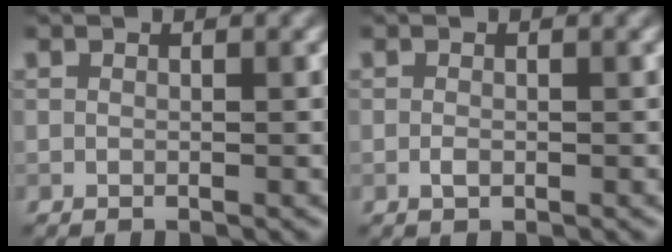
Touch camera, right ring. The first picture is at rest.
{"total": 0.7, "force": [-0.3, 0.3, 0.6], "torque": [-0.014, 0.000, -0.007]}